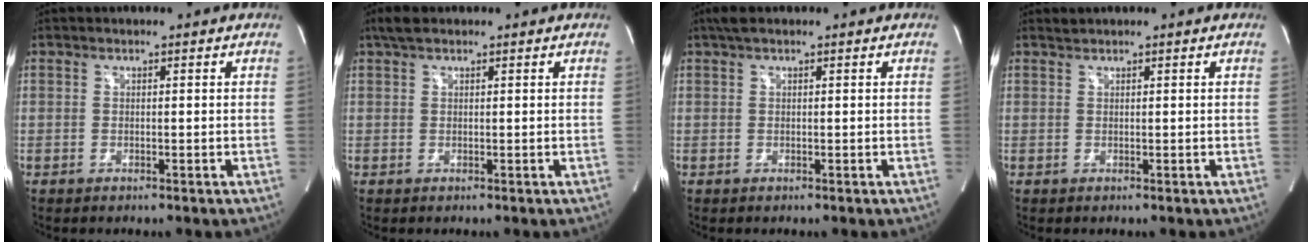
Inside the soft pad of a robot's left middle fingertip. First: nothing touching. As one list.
[{"total": 2.4, "force": [1.8, 0.8, 1.5], "torque": [-0.033, 0.019, 0.034]}, {"total": 2.3, "force": [1.7, 0.6, 1.5], "torque": [-0.034, 0.023, 0.031]}, {"total": 0.6, "force": [0.6, -0.1, -0.1], "torque": [-0.007, 0.005, 0.015]}]